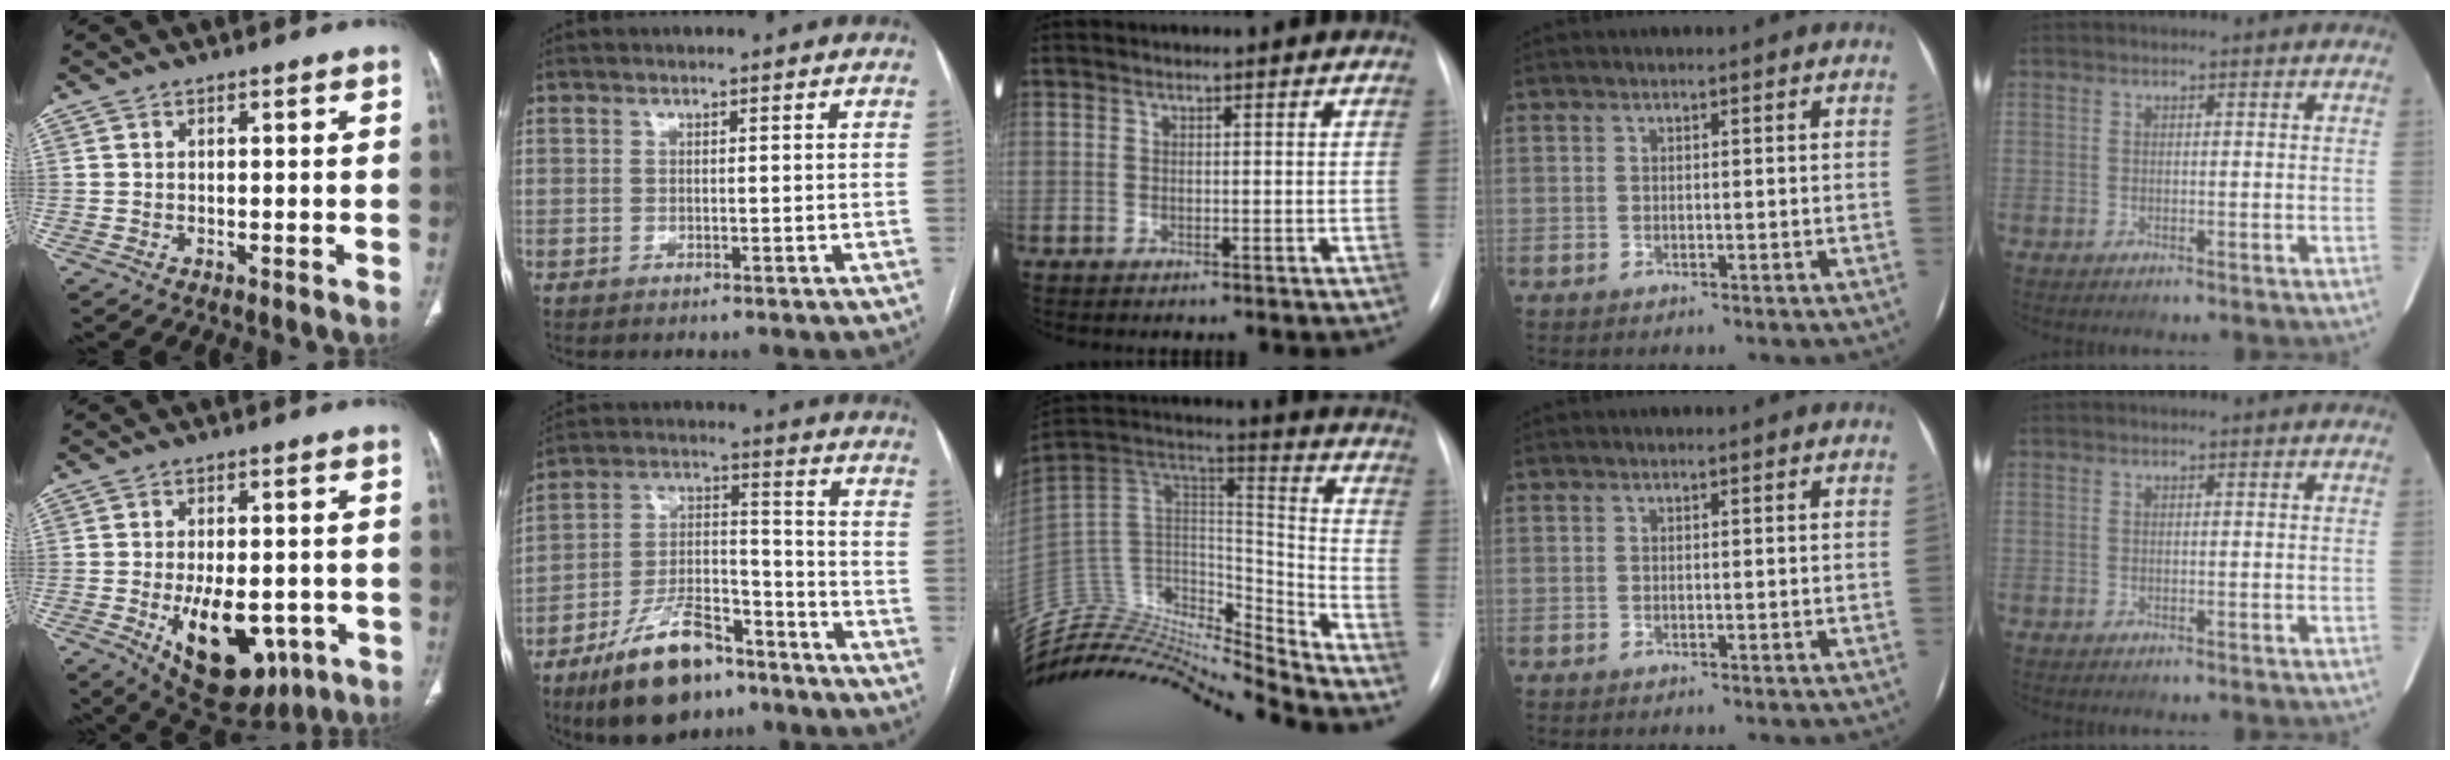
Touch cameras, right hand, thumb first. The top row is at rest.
{"thumb": {"total": 16.3, "force": [-5.5, 9.0, 12.5], "torque": [-0.167, 0.003, -0.058]}, "index": {"total": 15.4, "force": [-10.8, 6.1, 9.2], "torque": [-0.169, 0.015, -0.186]}, "middle": {"total": 24.8, "force": [-24.0, 1.8, 6.2], "torque": [-0.127, 0.037, -0.407]}}